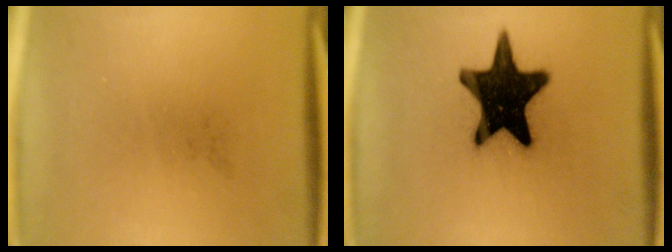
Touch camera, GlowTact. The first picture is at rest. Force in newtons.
{"total": 19.5}